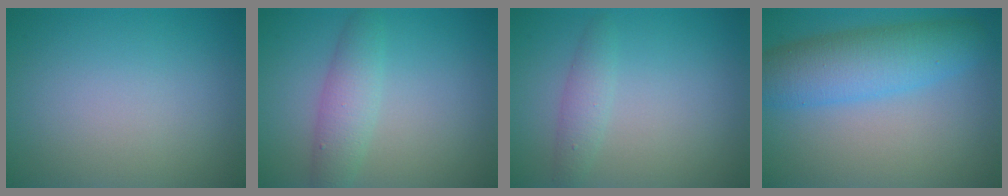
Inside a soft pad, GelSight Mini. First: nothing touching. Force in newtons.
{"total": 3.1, "press": 3.1, "slide": 0.1}
{"total": 1.7, "press": 1.7, "slide": 0.1}
{"total": 6.5, "press": 6.5, "slide": 0.1}